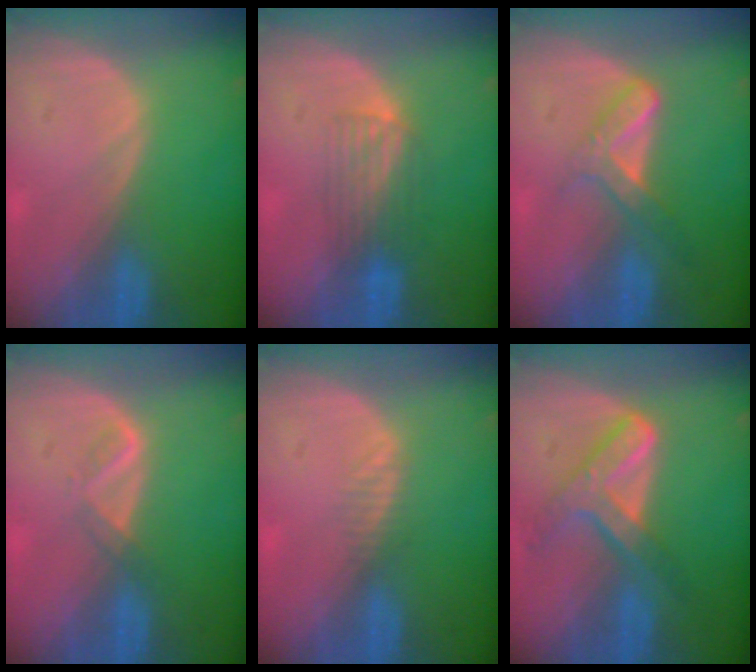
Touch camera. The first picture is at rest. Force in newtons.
{"total": 4.0, "press": 3.8, "slide": 1.1}
{"total": 5.3, "press": 4.6, "slide": 2.7}
{"total": 2.1, "press": 2.0, "slide": 0.6}
{"total": 1.3, "press": 1.1, "slide": 0.7}
{"total": 7.2, "press": 6.1, "slide": 3.8}